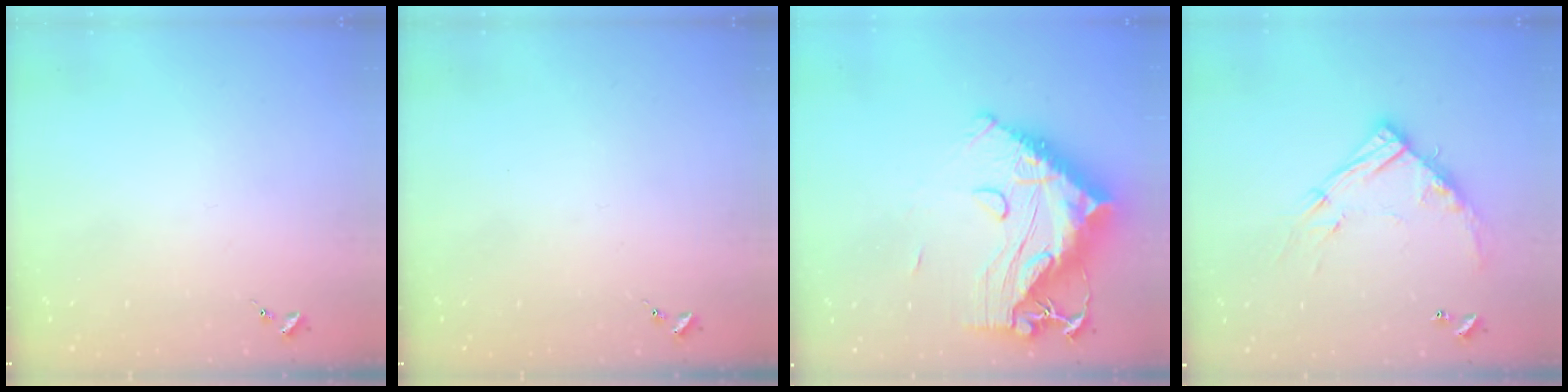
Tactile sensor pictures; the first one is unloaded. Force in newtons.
{"total": 0.0}
{"total": 22.9, "press": 22.7, "slide": 2.4}
{"total": 13.8, "press": 13.8, "slide": 1.0}